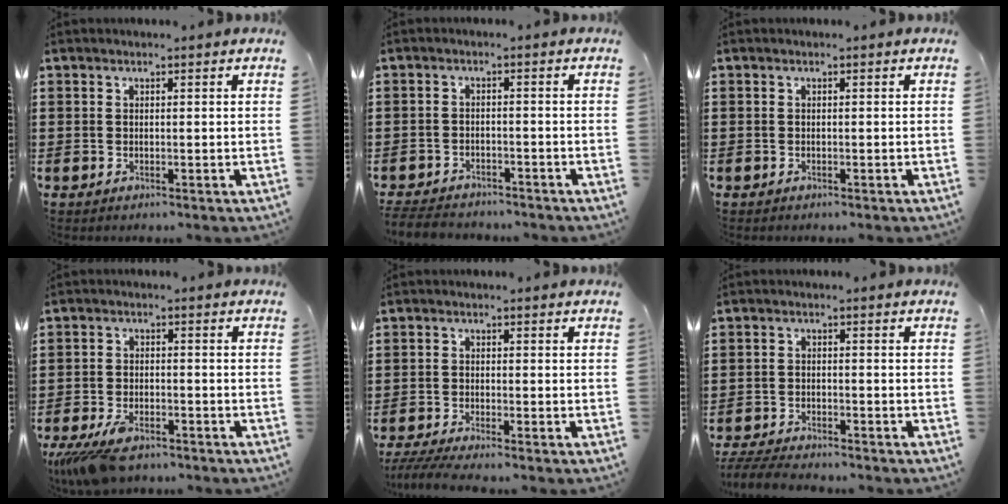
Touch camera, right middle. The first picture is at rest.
{"total": 3.2, "force": [-3.2, 0.5, 0.1], "torque": [-0.014, -0.005, -0.069]}
{"total": 0.0}
{"total": 5.7, "force": [-4.4, 1.8, 3.0], "torque": [-0.082, -0.010, -0.090]}
{"total": 2.7, "force": [-2.4, -0.1, 1.2], "torque": [-0.036, -0.009, -0.051]}
{"total": 4.0, "force": [-3.9, 0.4, 0.8], "torque": [-0.028, -0.006, -0.083]}